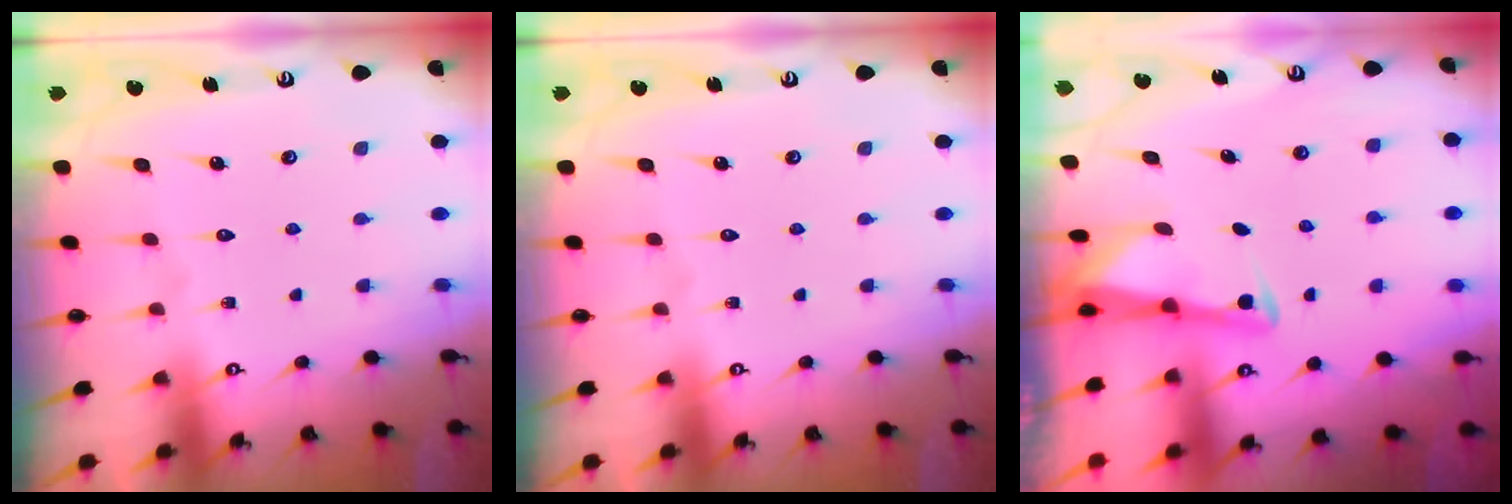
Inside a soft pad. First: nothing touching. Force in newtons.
{"total": 0.0}
{"total": 3.3, "press": 3.3, "slide": 0.3}